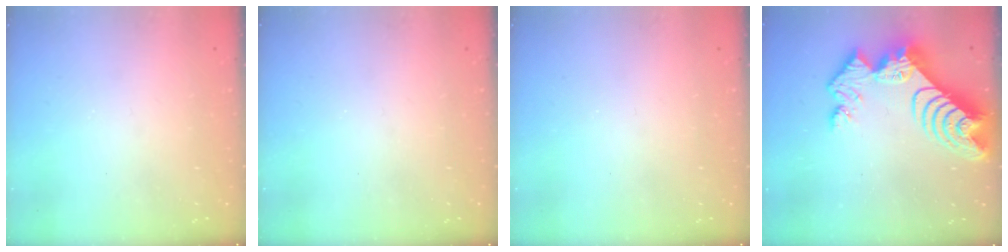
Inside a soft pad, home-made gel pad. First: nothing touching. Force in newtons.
{"total": 0.0}
{"total": 0.0}
{"total": 13.9, "press": 13.8, "slide": 1.3}